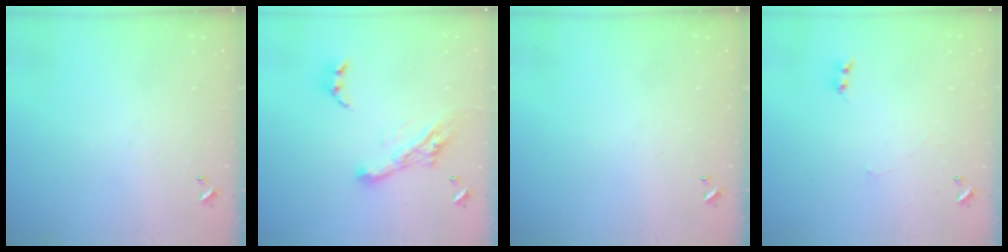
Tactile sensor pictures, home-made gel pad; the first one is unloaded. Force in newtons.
{"total": 13.4, "press": 13.3, "slide": 1.4}
{"total": 0.0}
{"total": 1.6, "press": 1.5, "slide": 0.5}